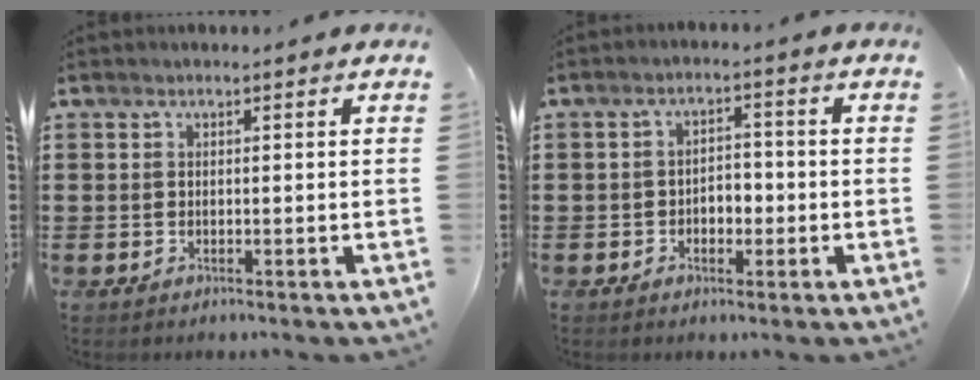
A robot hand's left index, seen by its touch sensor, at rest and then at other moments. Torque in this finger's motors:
{"motor_torque": [0.14, 0.08, 0.17, 0.04]}